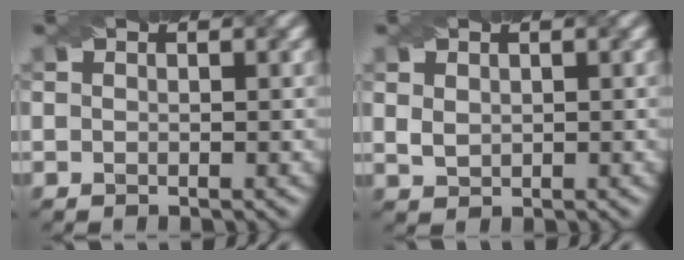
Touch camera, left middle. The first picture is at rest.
{"total": 1.4, "force": [0.5, 1.1, 0.7], "torque": [-0.017, 0.000, 0.014]}